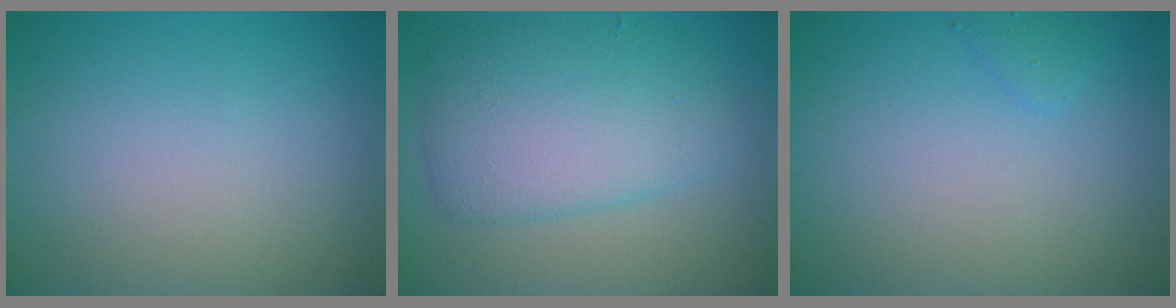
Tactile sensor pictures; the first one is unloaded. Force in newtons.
{"total": 6.0, "press": 6.0, "slide": 0.1}
{"total": 0.8, "press": 0.8, "slide": 0.0}